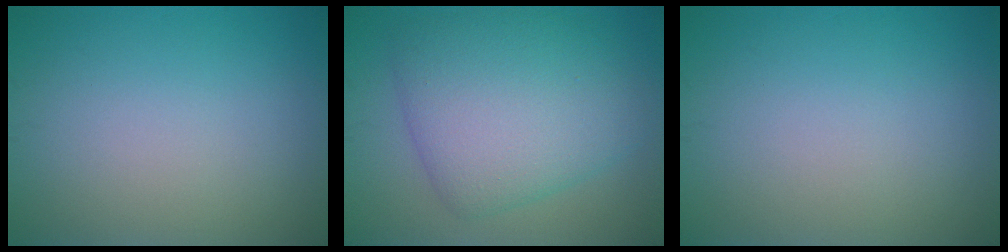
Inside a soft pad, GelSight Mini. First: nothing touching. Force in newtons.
{"total": 8.2, "press": 8.2, "slide": 0.2}
{"total": 0.0}